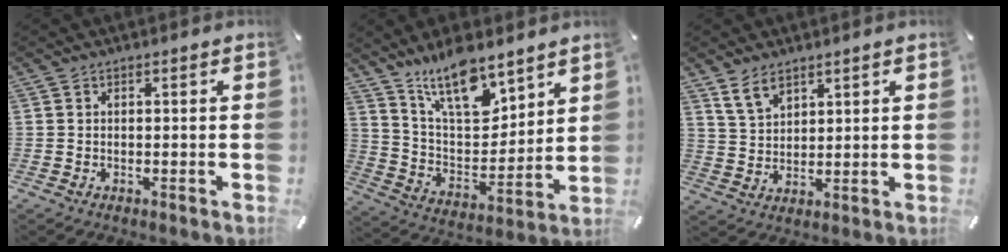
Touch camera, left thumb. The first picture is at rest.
{"total": 15.6, "force": [12.3, 6.1, 7.5], "torque": [-0.147, -0.075, 0.223]}
{"total": 5.7, "force": [4.3, 3.2, 1.9], "torque": [-0.049, -0.008, 0.084]}